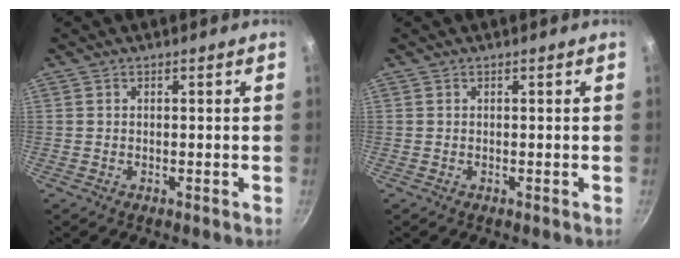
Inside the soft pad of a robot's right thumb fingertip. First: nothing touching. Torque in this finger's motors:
{"motor_torque": [0.00, 0.00, 0.02, 0.02, 0.00]}